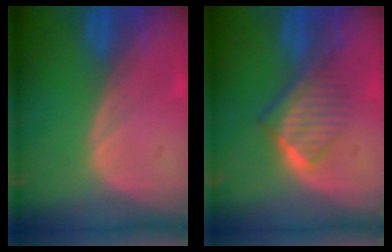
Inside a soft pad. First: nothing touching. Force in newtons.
{"total": 6.5, "press": 5.7, "slide": 3.1}